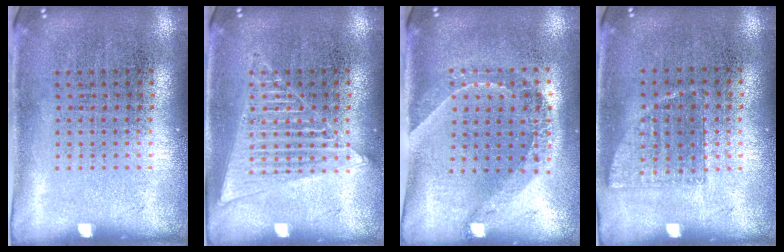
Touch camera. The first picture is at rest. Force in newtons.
{"total": 2.6, "press": 2.5, "slide": 0.3}
{"total": 1.6, "press": 1.3, "slide": 1.0}
{"total": 0.7, "press": 0.7, "slide": 0.2}